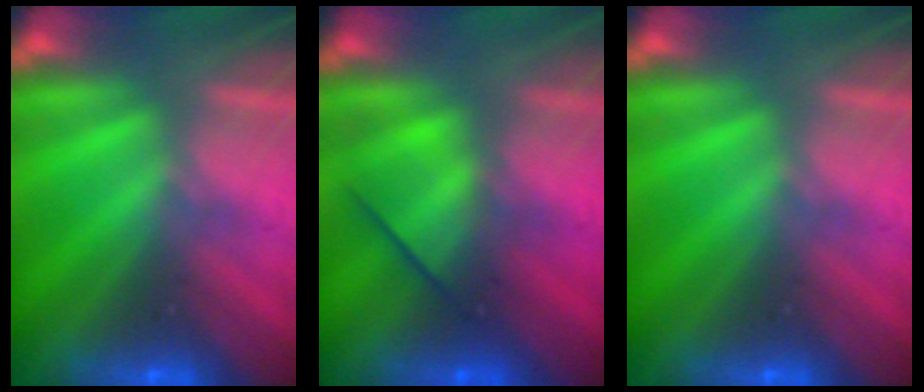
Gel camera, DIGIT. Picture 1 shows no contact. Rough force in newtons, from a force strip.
{"total": 2.5}
{"total": 0.0}